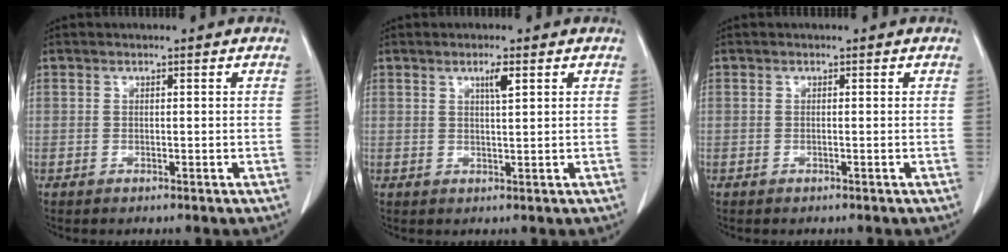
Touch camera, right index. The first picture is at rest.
{"total": 2.3, "force": [1.1, 0.1, 2.0], "torque": [-0.036, -0.002, 0.020]}
{"total": 0.0}